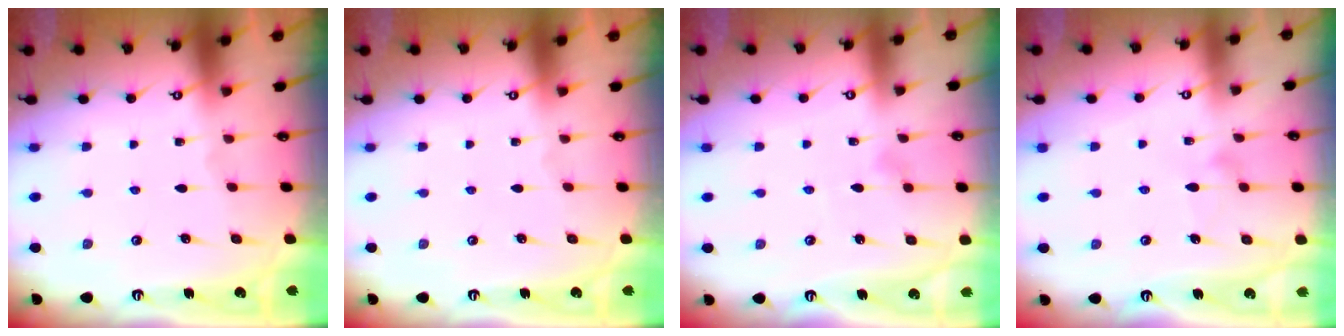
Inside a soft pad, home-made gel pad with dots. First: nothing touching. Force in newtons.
{"total": 0.0}
{"total": 3.9, "press": 3.8, "slide": 0.3}
{"total": 7.6, "press": 7.6, "slide": 0.4}